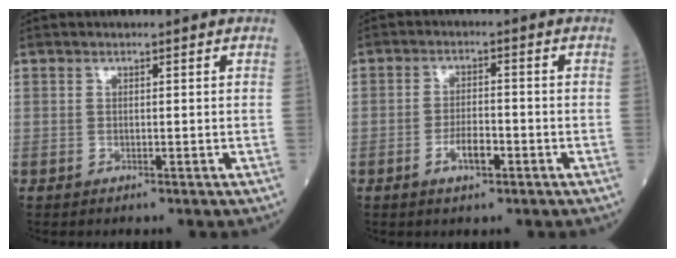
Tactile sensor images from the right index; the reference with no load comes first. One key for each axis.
{"total": 3.9, "fx": -1.8, "fy": 1.3, "fz": 3.2, "tx": -0.059, "ty": 0.004, "tz": -0.032}